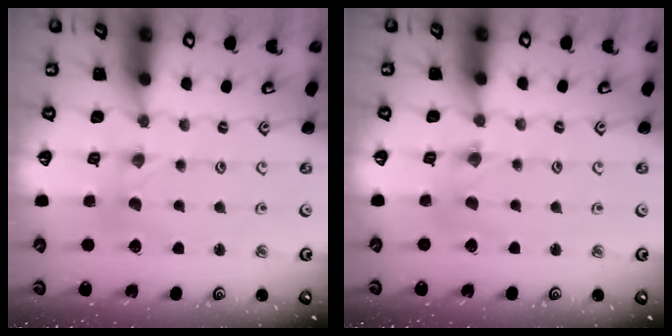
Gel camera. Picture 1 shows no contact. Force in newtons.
{"total": 0.9, "press": 0.8, "slide": 0.3}